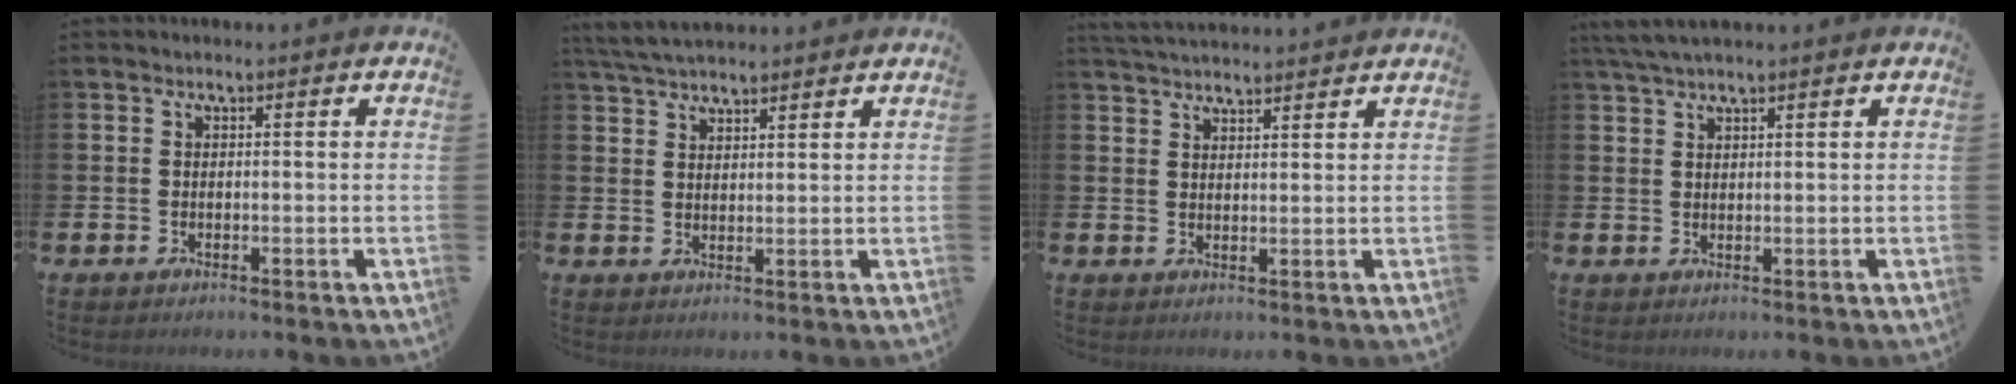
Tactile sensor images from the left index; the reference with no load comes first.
{"total": 4.7, "force": [4.4, 0.9, 1.2], "torque": [-0.029, -0.013, 0.082]}
{"total": 3.4, "force": [3.4, 0.0, 0.3], "torque": [-0.008, -0.019, 0.062]}
{"total": 3.2, "force": [2.7, 0.5, 1.6], "torque": [-0.040, 0.000, 0.052]}